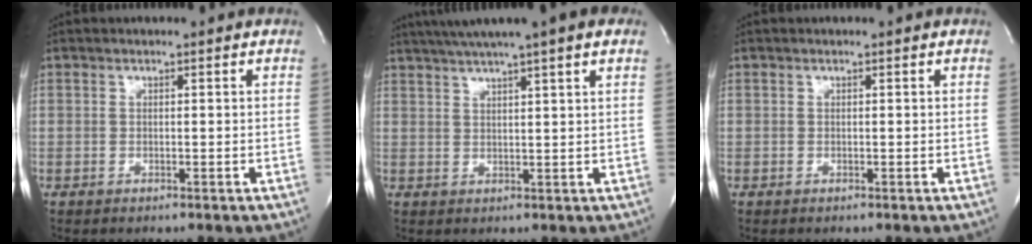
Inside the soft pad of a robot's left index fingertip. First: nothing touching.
{"total": 11.2, "force": [8.3, -0.2, 7.4], "torque": [-0.125, 0.037, 0.109]}
{"total": 0.0}